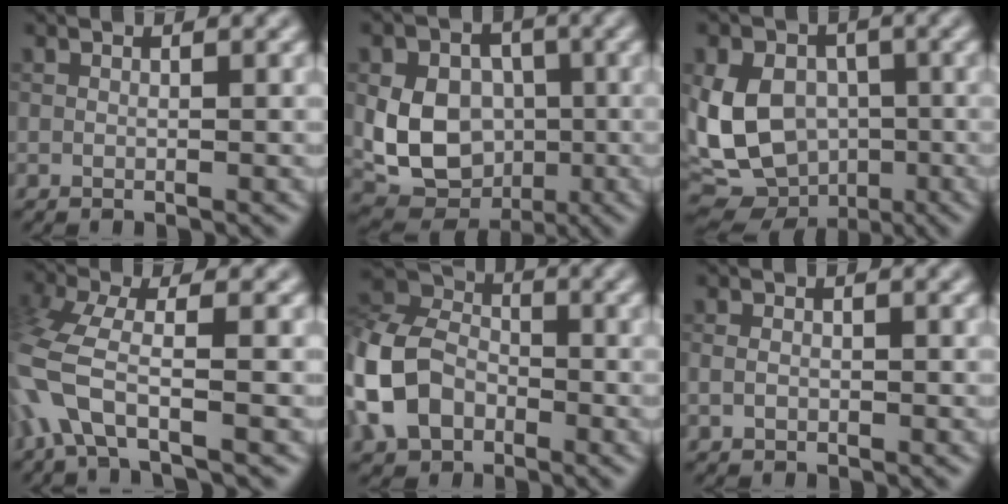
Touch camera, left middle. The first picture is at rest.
{"total": 9.2, "force": [-0.5, 7.4, 5.4], "torque": [-0.080, -0.003, -0.014]}
{"total": 12.6, "force": [-1.2, 10.1, 7.4], "torque": [-0.138, -0.008, -0.022]}
{"total": 5.7, "force": [-2.6, 2.2, 4.6], "torque": [-0.114, 0.003, -0.064]}
{"total": 8.1, "force": [-2.6, 6.2, 4.5], "torque": [-0.101, 0.005, -0.070]}
{"total": 1.0, "force": [-0.3, 0.8, 0.6], "torque": [-0.012, 0.000, -0.009]}